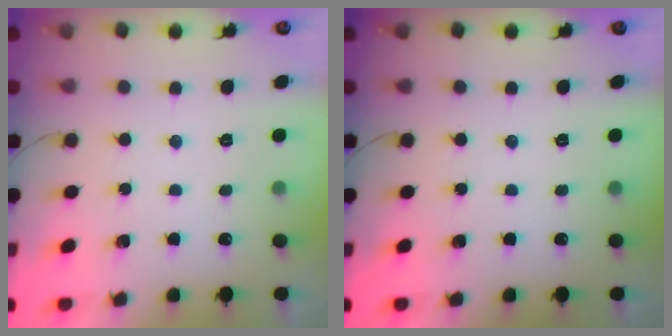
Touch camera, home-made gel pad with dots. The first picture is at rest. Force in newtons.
{"total": 0.0}